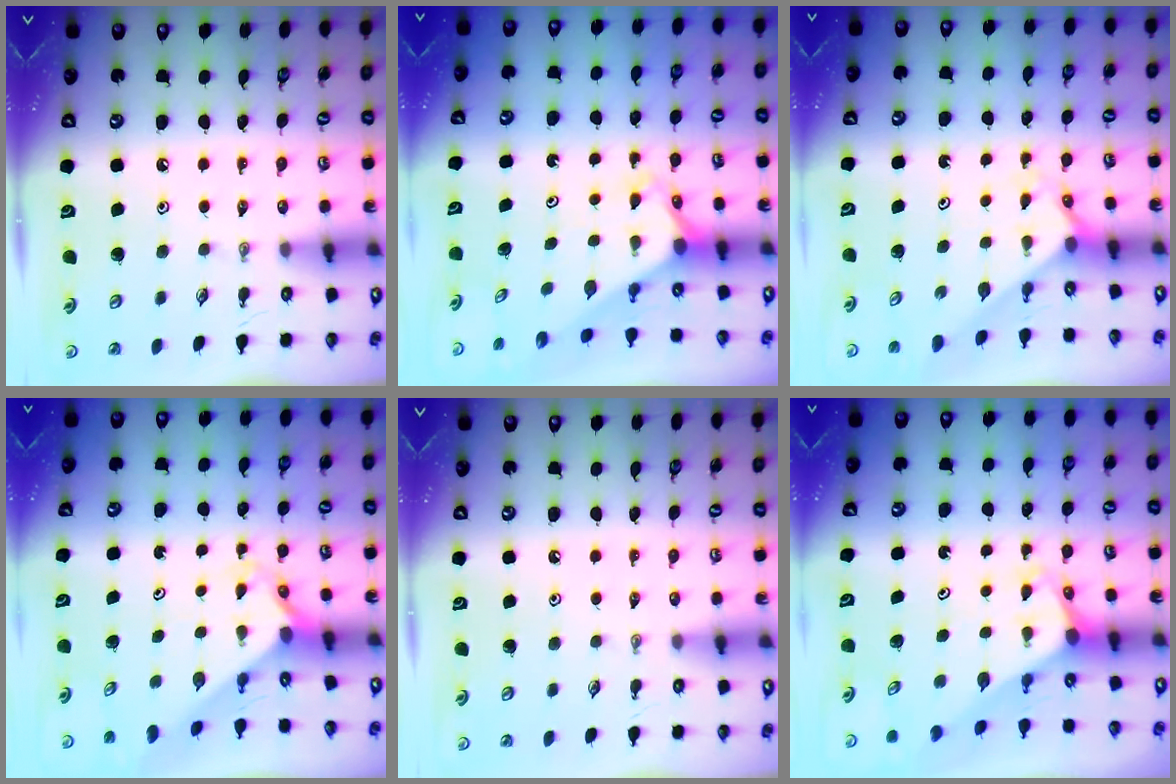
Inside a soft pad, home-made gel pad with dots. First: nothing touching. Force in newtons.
{"total": 2.4, "press": 2.4, "slide": 0.2}
{"total": 2.3, "press": 2.3, "slide": 0.2}
{"total": 2.0, "press": 2.0, "slide": 0.2}
{"total": 0.0}
{"total": 3.1, "press": 3.1, "slide": 0.1}